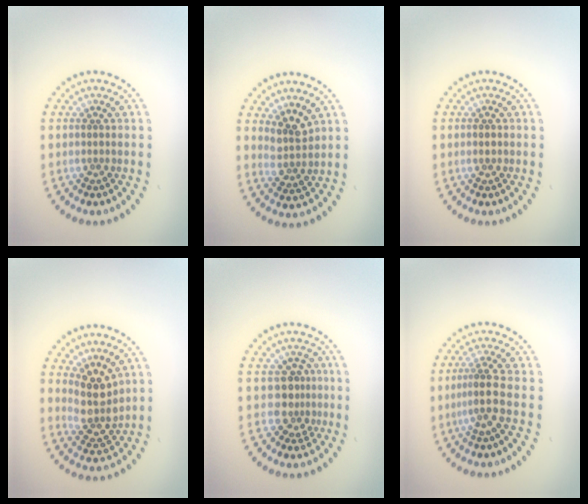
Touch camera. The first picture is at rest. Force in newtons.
{"total": 2.5, "press": 1.9, "slide": 1.6}
{"total": 1.1, "press": 1.1, "slide": 0.0}
{"total": 3.8, "press": 3.0, "slide": 2.3}
{"total": 2.7, "press": 1.8, "slide": 1.9}
{"total": 2.8, "press": 2.1, "slide": 1.8}